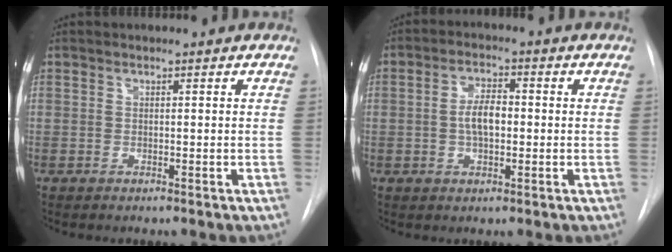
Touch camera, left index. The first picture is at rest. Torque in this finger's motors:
{"motor_torque": [0.96, -0.33, 0.36, 0.11]}